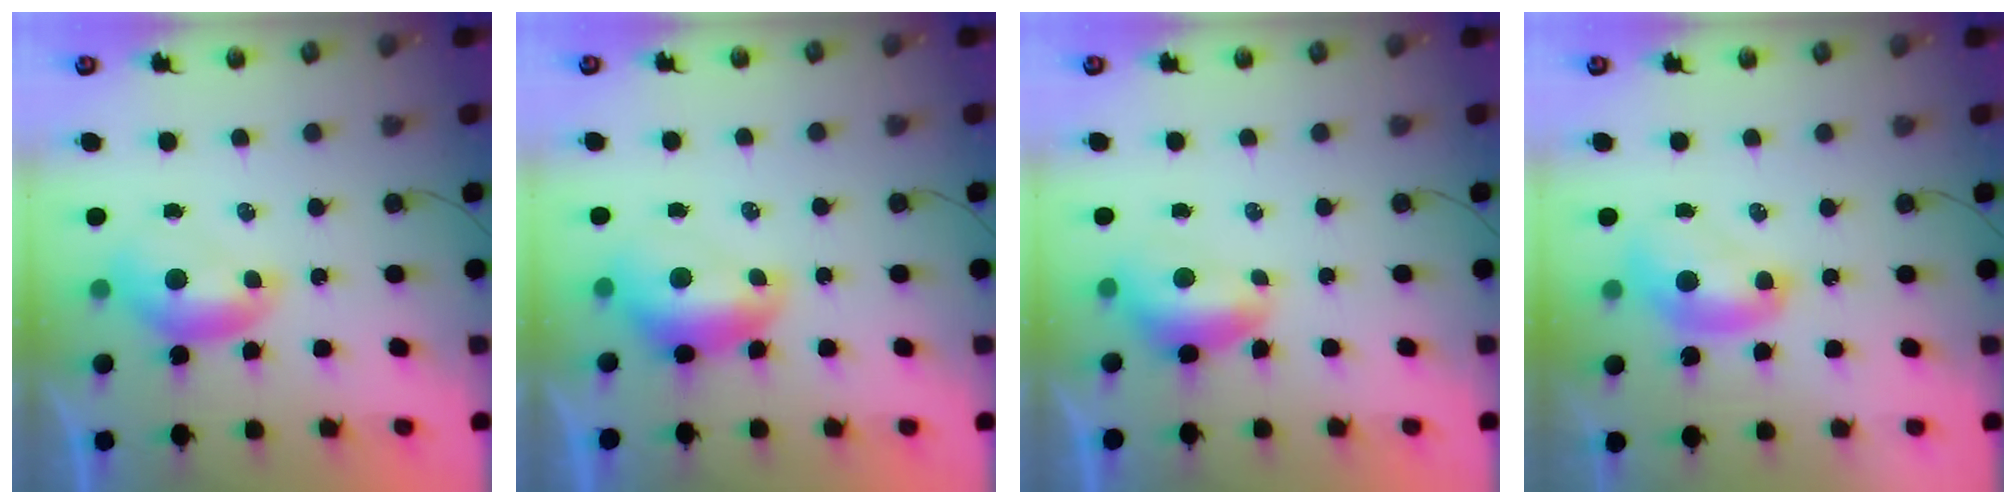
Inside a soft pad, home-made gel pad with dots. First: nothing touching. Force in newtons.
{"total": 1.5, "press": 1.4, "slide": 0.6}
{"total": 0.0}
{"total": 2.1, "press": 2.1, "slide": 0.2}